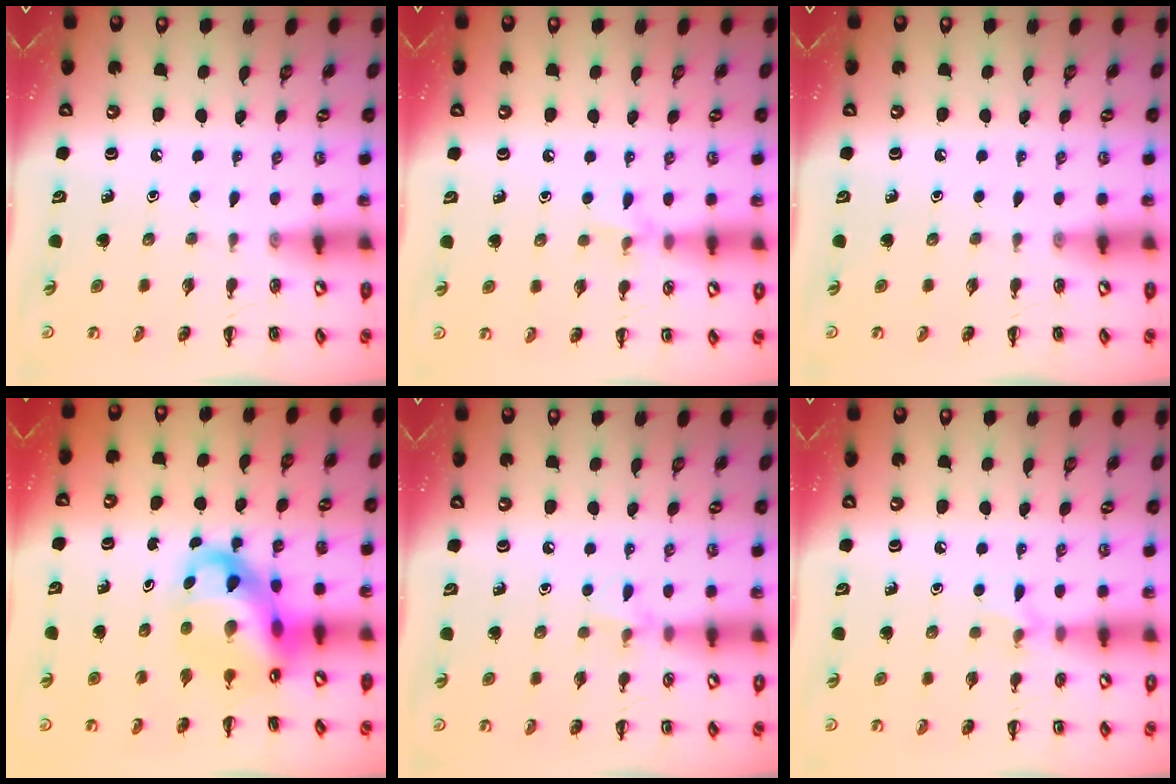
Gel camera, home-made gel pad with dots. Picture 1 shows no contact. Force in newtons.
{"total": 5.7, "press": 5.5, "slide": 1.5}
{"total": 0.0}
{"total": 11.2, "press": 10.8, "slide": 3.1}
{"total": 5.7, "press": 5.5, "slide": 1.5}
{"total": 5.7, "press": 5.4, "slide": 2.0}